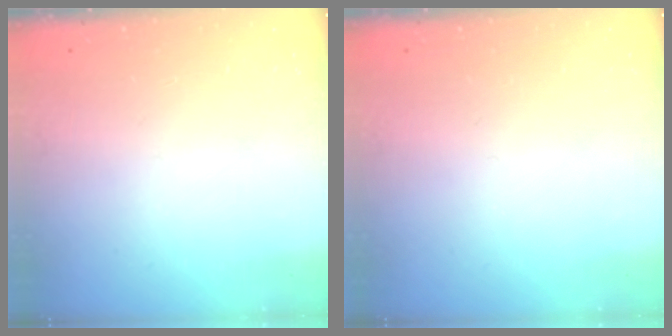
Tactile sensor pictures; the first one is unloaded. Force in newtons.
{"total": 0.0}